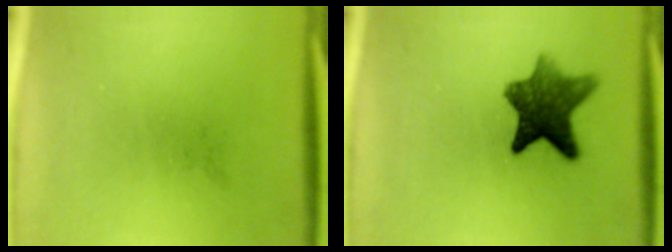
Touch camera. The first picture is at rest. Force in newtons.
{"total": 9.0}